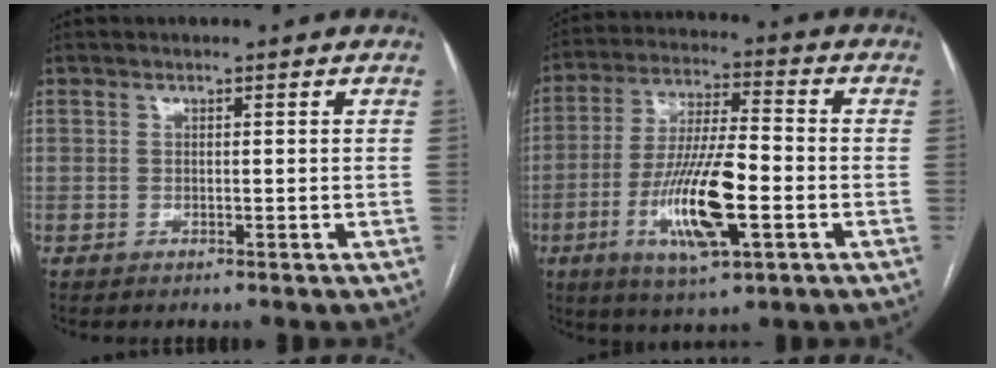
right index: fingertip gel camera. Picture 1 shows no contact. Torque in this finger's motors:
{"motor_torque": [1.32, 0.25, 0.41, 0.10]}